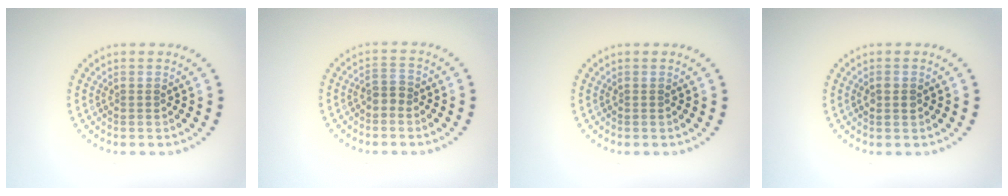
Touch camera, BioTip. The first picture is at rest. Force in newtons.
{"total": 1.5, "press": 1.2, "slide": 0.9}
{"total": 0.0}
{"total": 1.5, "press": 1.5, "slide": 0.1}